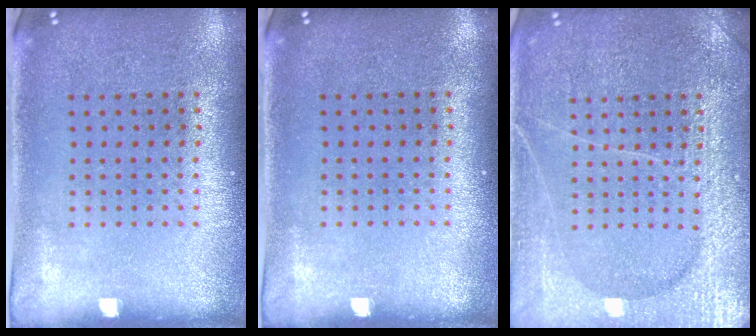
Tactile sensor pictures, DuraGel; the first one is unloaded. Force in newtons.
{"total": 0.0}
{"total": 6.1, "press": 6.0, "slide": 0.9}